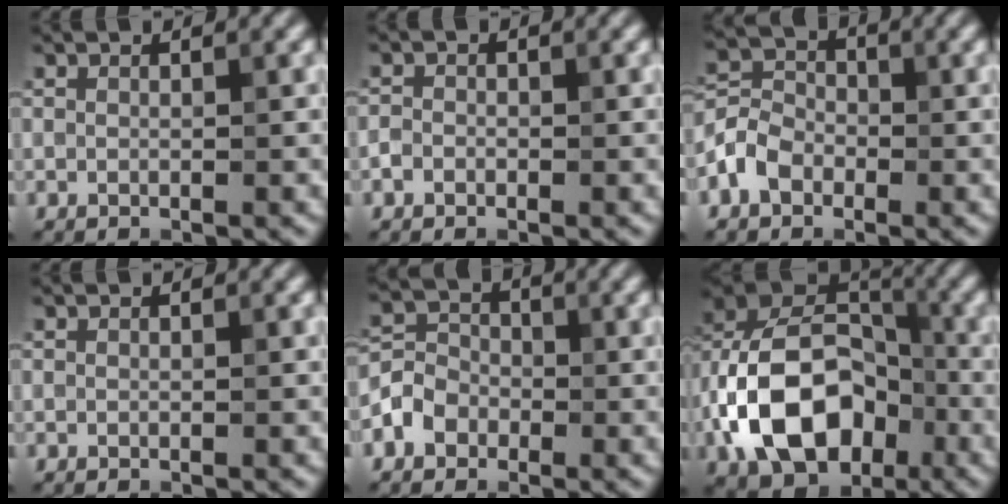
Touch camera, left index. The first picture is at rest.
{"total": 1.1, "force": [-0.5, 0.9, 0.3], "torque": [-0.002, 0.000, -0.014]}
{"total": 3.5, "force": [-1.7, 2.7, 1.4], "torque": [-0.027, 0.009, -0.042]}
{"total": 0.0}
{"total": 3.1, "force": [-1.4, 2.6, 1.0], "torque": [-0.013, 0.007, -0.032]}
{"total": 12.9, "force": [-4.0, 8.7, 8.7], "torque": [-0.166, 0.010, -0.089]}